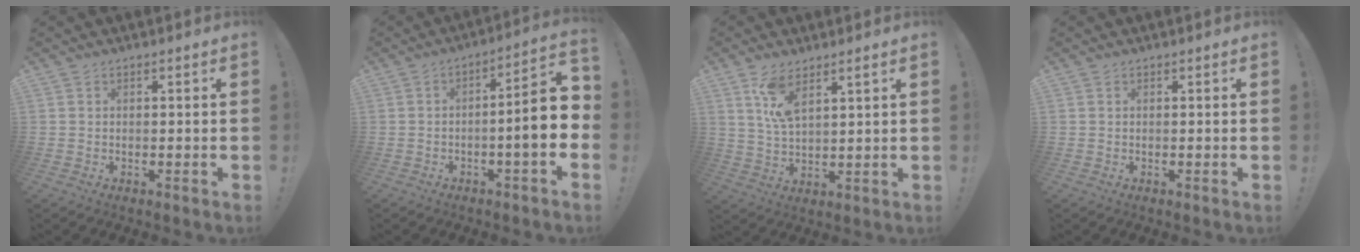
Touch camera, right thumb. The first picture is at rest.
{"total": 10.7, "force": [-1.5, 1.1, 10.6], "torque": [-0.154, -0.002, -0.029]}
{"total": 8.3, "force": [5.0, 2.9, 5.9], "torque": [-0.106, -0.019, 0.090]}
{"total": 0.0}